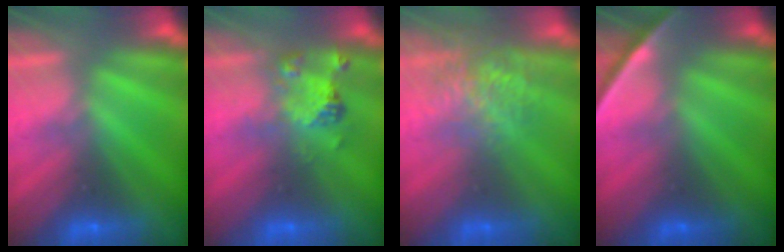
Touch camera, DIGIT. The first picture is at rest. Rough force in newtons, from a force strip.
{"total": 2.4}
{"total": 3.8}
{"total": 1.9}